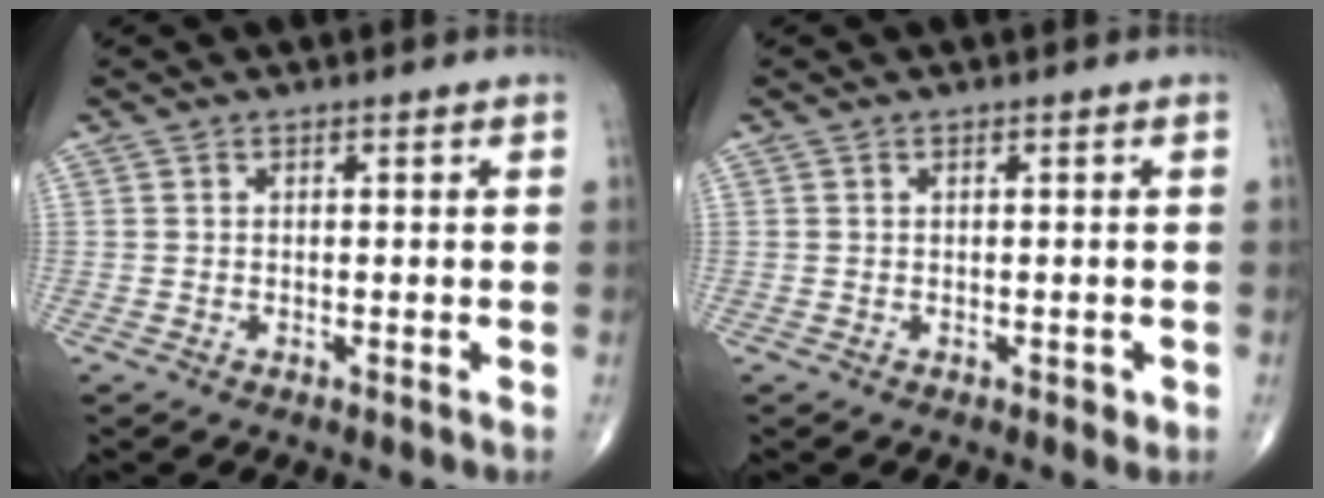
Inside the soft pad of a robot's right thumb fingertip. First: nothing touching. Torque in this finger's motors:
{"motor_torque": [-0.24, 0.20, -0.21, 0.06, -0.03]}